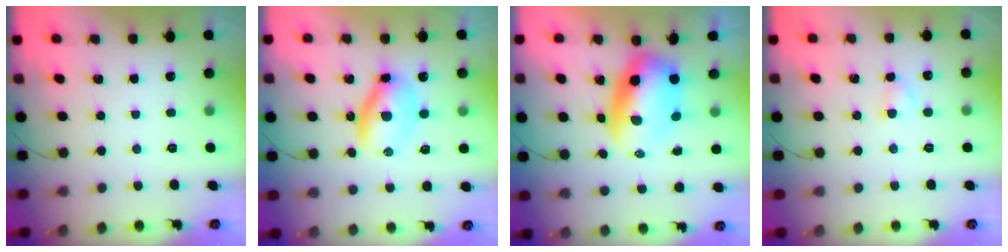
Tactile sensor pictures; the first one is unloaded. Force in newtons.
{"total": 6.2, "press": 6.2, "slide": 0.6}
{"total": 8.6, "press": 8.3, "slide": 2.1}
{"total": 2.8, "press": 2.6, "slide": 1.1}